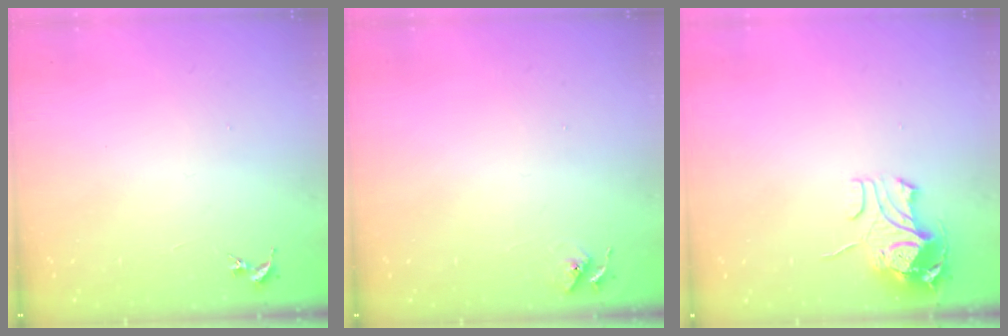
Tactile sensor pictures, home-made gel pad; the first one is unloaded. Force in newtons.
{"total": 5.8, "press": 5.8, "slide": 0.7}
{"total": 10.8, "press": 10.8, "slide": 1.2}